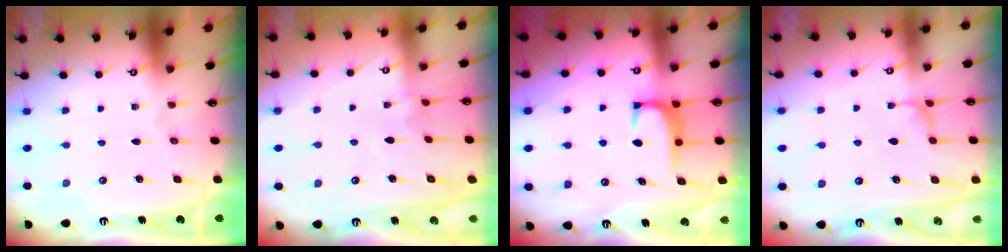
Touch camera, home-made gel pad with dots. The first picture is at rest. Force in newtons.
{"total": 3.0, "press": 3.0, "slide": 0.3}
{"total": 2.0, "press": 2.0, "slide": 0.5}
{"total": 2.1, "press": 2.0, "slide": 0.3}